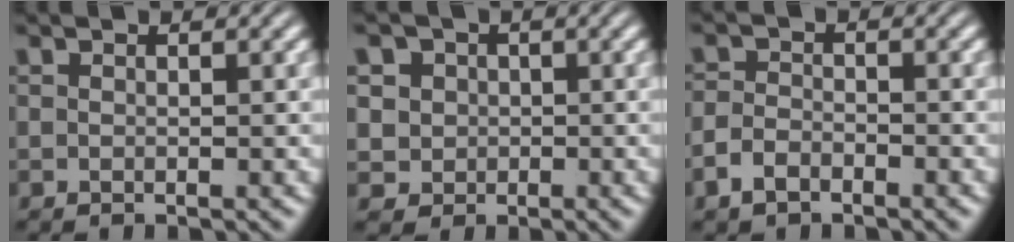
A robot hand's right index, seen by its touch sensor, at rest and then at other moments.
{"total": 7.3, "force": [0.4, 6.8, 2.7], "torque": [-0.069, -0.027, 0.010]}
{"total": 1.9, "force": [-1.8, 0.3, 0.5], "torque": [-0.002, -0.006, -0.030]}